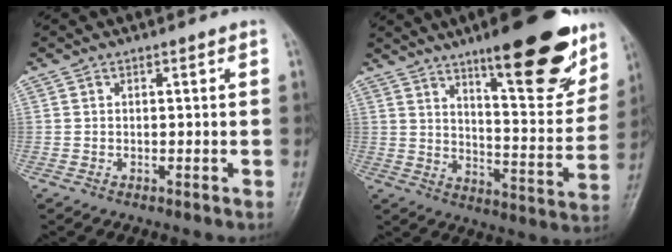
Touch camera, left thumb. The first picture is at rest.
{"total": 21.0, "force": [13.1, 5.7, 15.3], "torque": [-0.167, -0.069, 0.194]}